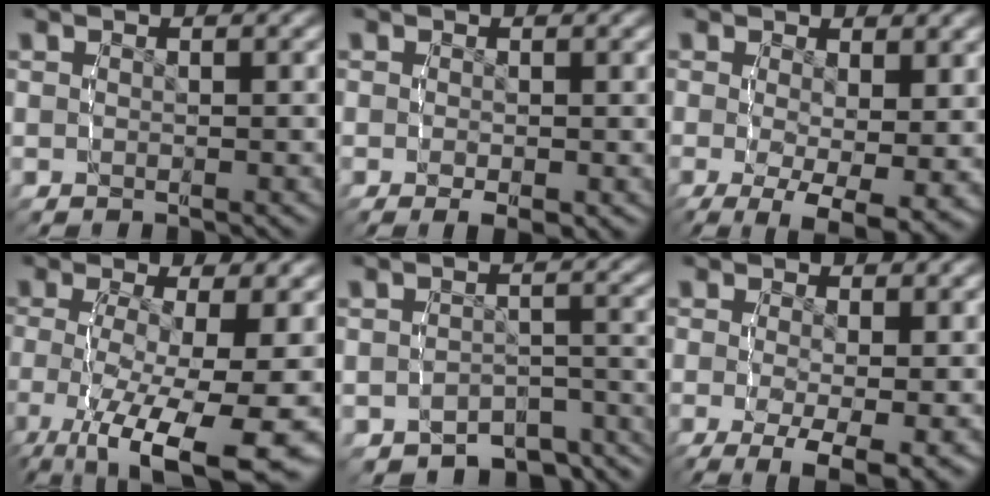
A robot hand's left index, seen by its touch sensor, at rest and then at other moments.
{"total": 1.9, "force": [-1.0, 0.7, 1.5], "torque": [-0.021, -0.011, -0.008]}
{"total": 7.6, "force": [-3.5, 2.8, 6.1], "torque": [-0.103, -0.055, -0.026]}
{"total": 9.7, "force": [-3.7, 4.0, 8.0], "torque": [-0.141, -0.040, -0.029]}
{"total": 7.8, "force": [-6.5, 3.5, 2.6], "torque": [-0.015, -0.013, -0.094]}
{"total": 7.0, "force": [-3.7, 2.4, 5.4], "torque": [-0.096, -0.045, -0.033]}